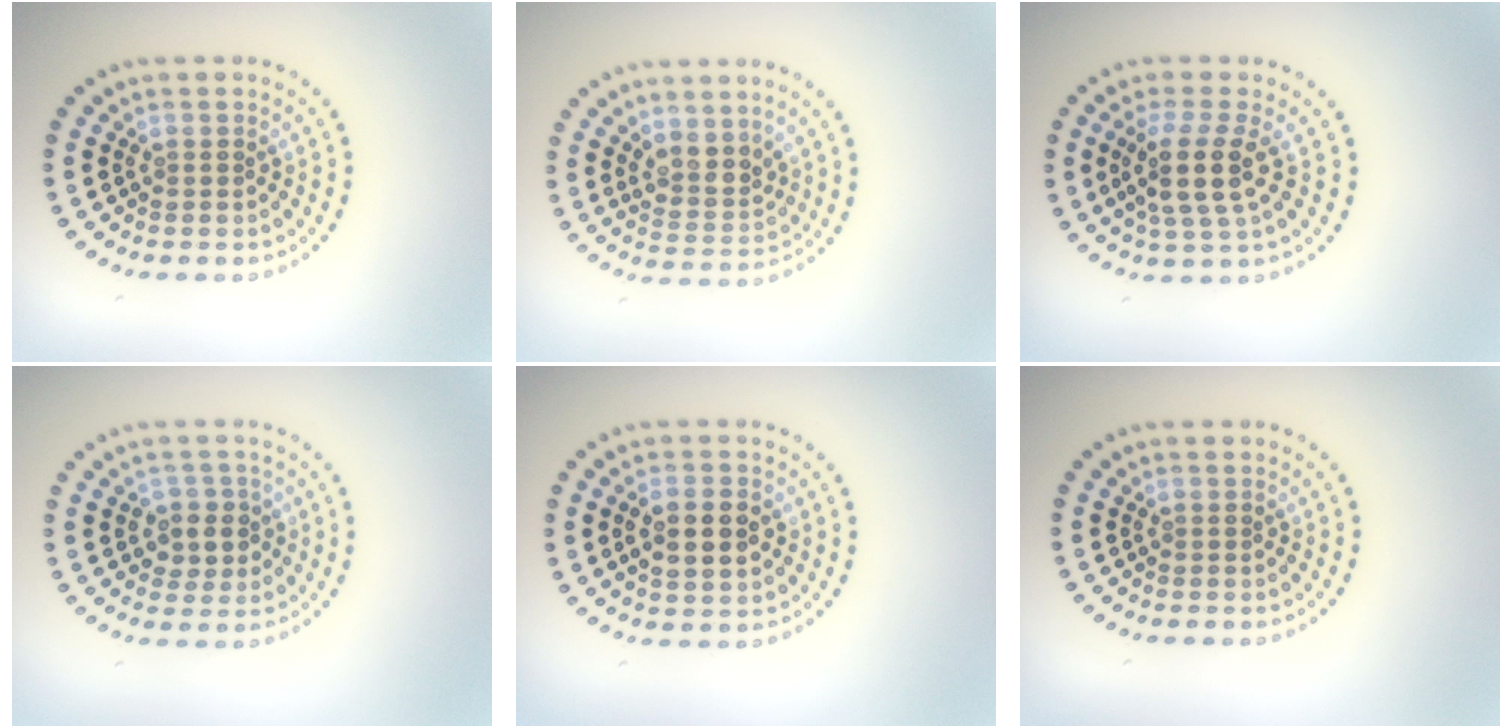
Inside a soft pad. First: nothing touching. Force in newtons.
{"total": 2.5, "press": 2.1, "slide": 1.4}
{"total": 3.9, "press": 3.2, "slide": 2.1}
{"total": 2.6, "press": 2.5, "slide": 0.9}
{"total": 3.5, "press": 3.5, "slide": 0.2}
{"total": 0.0}